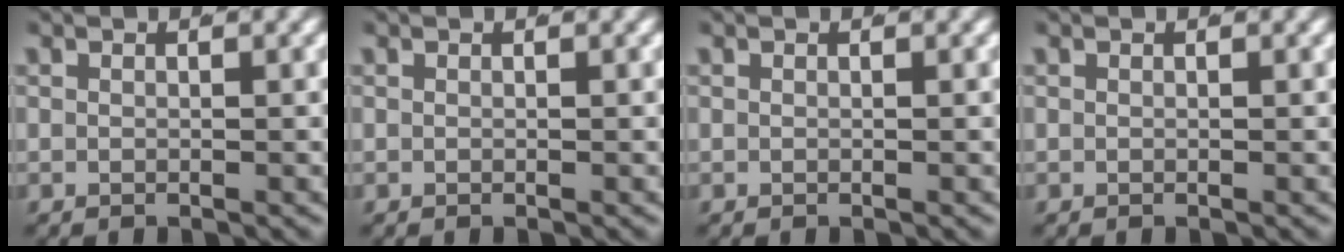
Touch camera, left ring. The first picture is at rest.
{"total": 0.0}
{"total": 0.0}
{"total": 0.0}